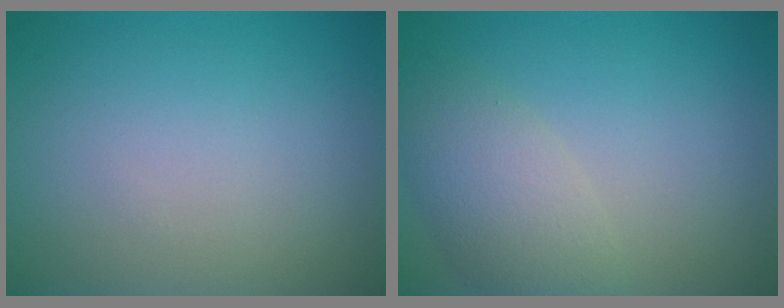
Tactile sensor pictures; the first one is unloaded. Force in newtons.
{"total": 4.0, "press": 4.0, "slide": 0.3}